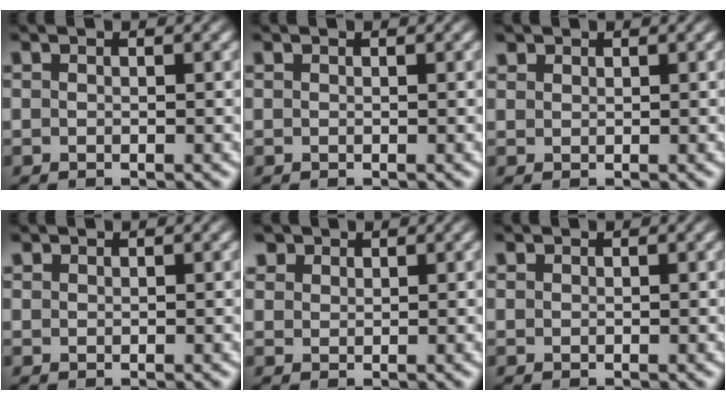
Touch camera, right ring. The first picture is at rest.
{"total": 0.0}
{"total": 1.2, "force": [1.0, 0.5, 0.2], "torque": [0.005, 0.006, 0.022]}
{"total": 0.8, "force": [0.8, 0.3, 0.1], "torque": [0.007, 0.005, 0.017]}
{"total": 2.3, "force": [1.9, 1.2, 0.5], "torque": [-0.003, 0.007, 0.036]}
{"total": 0.6, "force": [0.6, 0.2, 0.1], "torque": [0.007, 0.004, 0.013]}